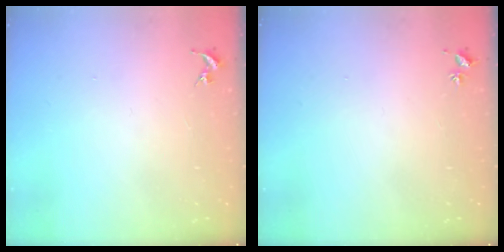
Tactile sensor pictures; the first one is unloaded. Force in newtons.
{"total": 2.0, "press": 2.0, "slide": 0.3}